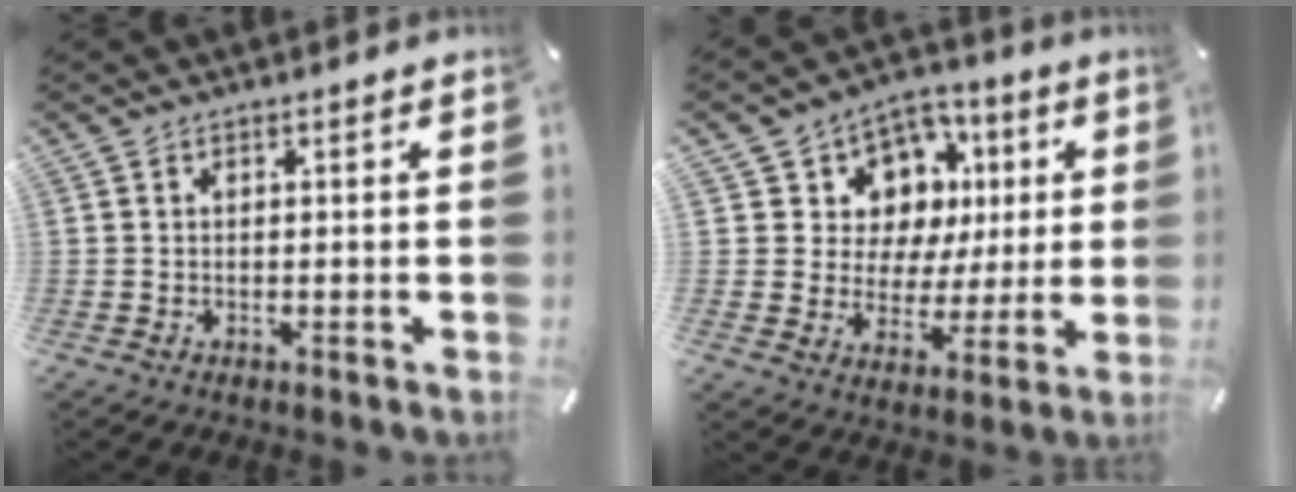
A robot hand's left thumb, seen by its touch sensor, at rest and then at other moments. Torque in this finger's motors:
{"motor_torque": [0.33, 0.53, 0.54, 0.22, 0.19]}